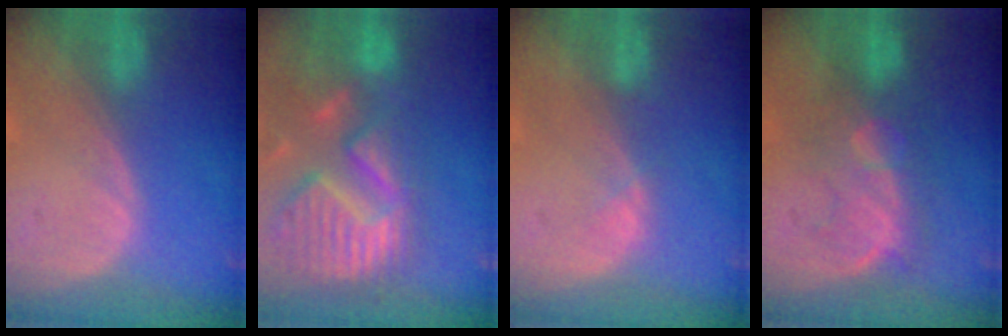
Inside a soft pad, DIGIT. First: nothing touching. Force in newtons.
{"total": 14.0, "press": 11.7, "slide": 7.8}
{"total": 1.4, "press": 1.2, "slide": 0.7}
{"total": 8.0, "press": 7.8, "slide": 2.0}